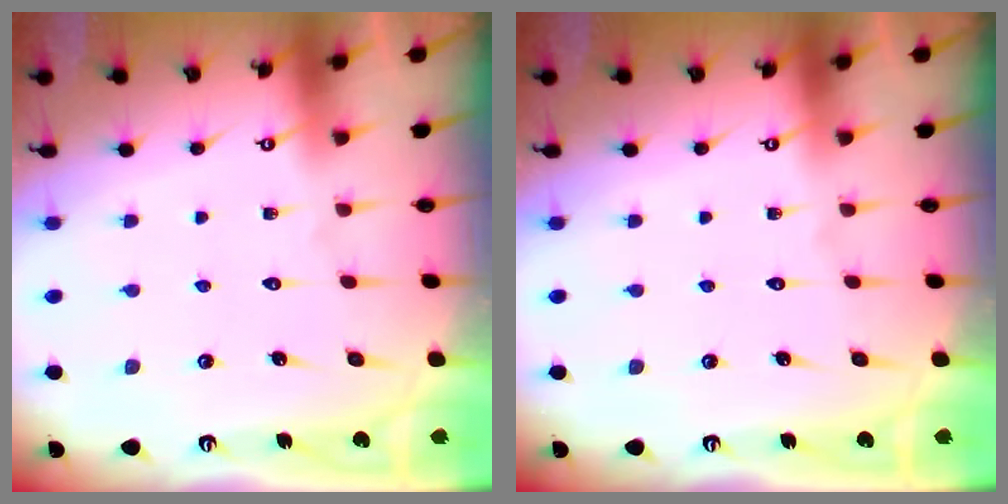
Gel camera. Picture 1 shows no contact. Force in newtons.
{"total": 0.0}